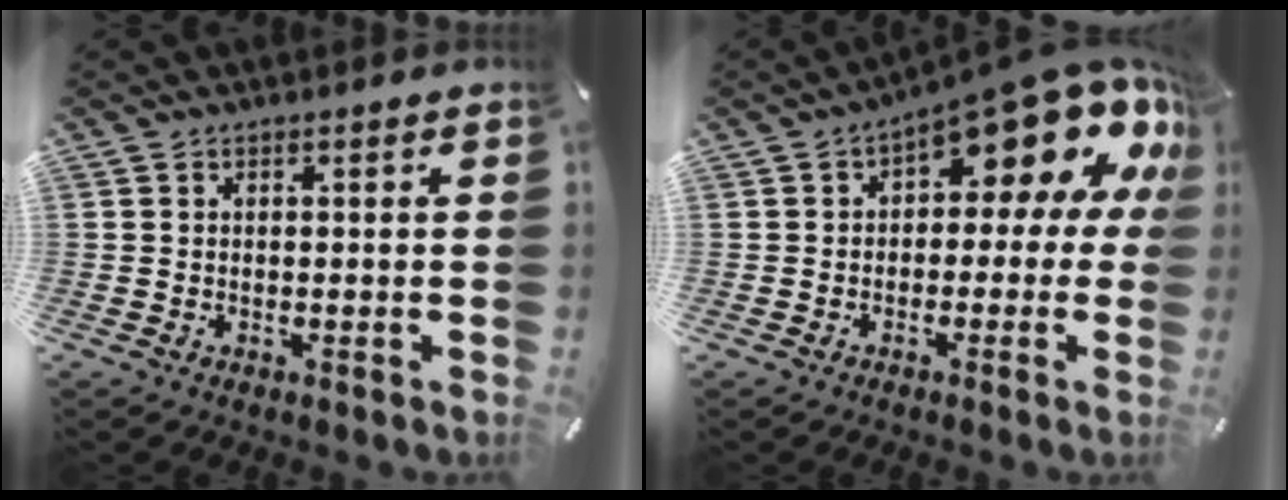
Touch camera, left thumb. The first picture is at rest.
{"total": 16.2, "force": [9.8, 6.0, 11.4], "torque": [-0.154, -0.083, 0.160]}